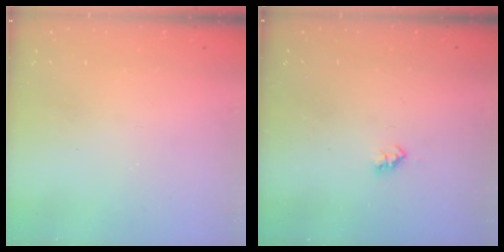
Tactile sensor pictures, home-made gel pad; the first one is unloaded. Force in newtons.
{"total": 2.6, "press": 2.5, "slide": 0.4}